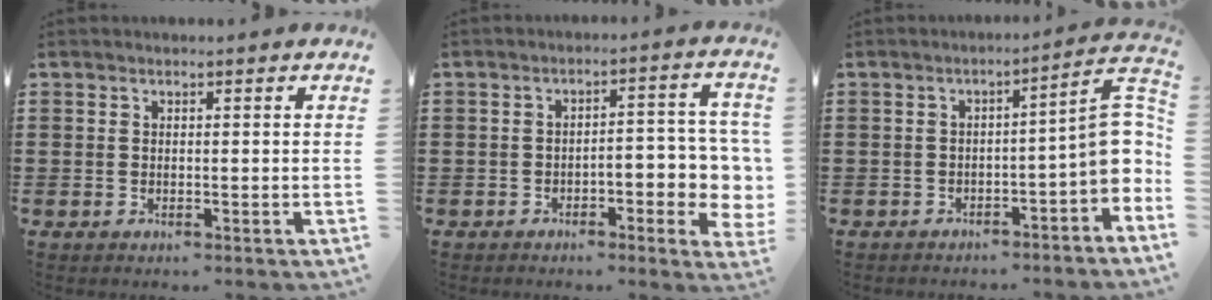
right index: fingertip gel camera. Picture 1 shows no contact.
{"total": 5.7, "force": [-1.8, 2.1, 4.9], "torque": [-0.068, -0.003, -0.035]}
{"total": 7.5, "force": [-1.5, 2.0, 7.1], "torque": [-0.096, -0.006, -0.031]}